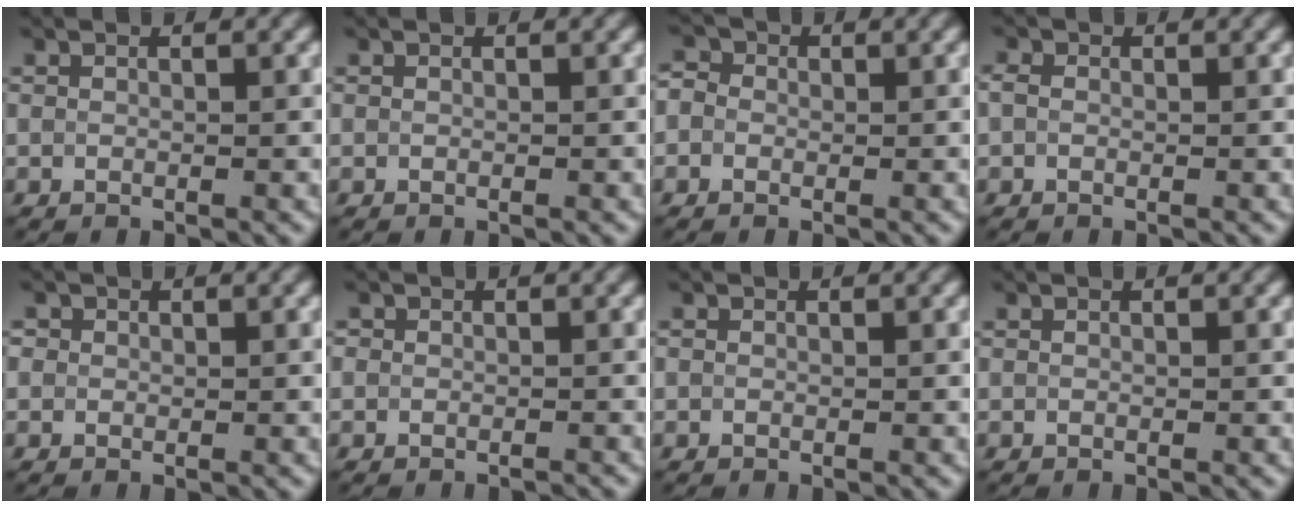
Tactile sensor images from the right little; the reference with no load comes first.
{"total": 0.0}
{"total": 2.0, "force": [0.3, 1.8, 0.8], "torque": [-0.003, 0.005, -0.017]}
{"total": 0.8, "force": [-0.1, 0.7, 0.4], "torque": [-0.008, 0.002, -0.006]}
{"total": 0.8, "force": [0.2, 0.7, 0.1], "torque": [0.004, 0.000, -0.003]}
{"total": 0.9, "force": [-0.6, 0.7, -0.2], "torque": [0.016, -0.002, -0.011]}
{"total": 0.0}
{"total": 0.0}